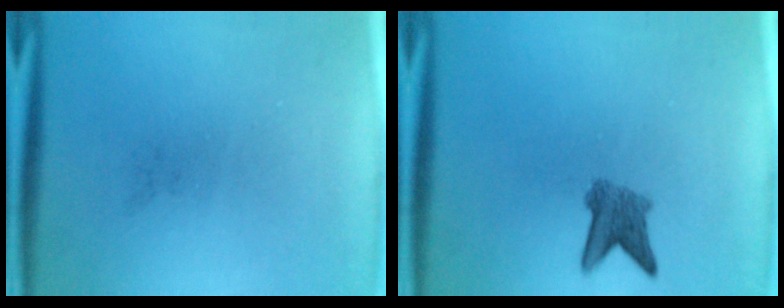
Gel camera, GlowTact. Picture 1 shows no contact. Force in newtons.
{"total": 3.7}